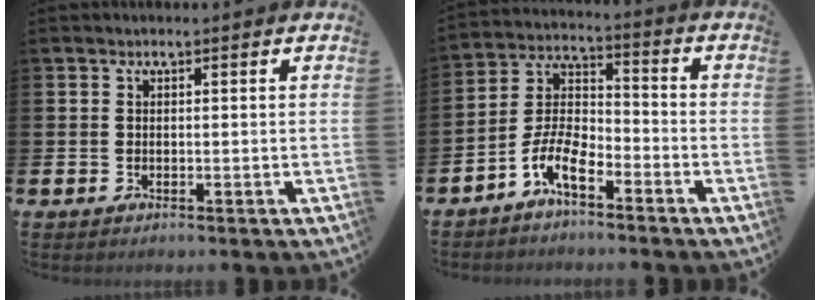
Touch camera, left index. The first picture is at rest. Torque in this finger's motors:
{"motor_torque": [1.26, 0.88, 0.22, 0.21]}